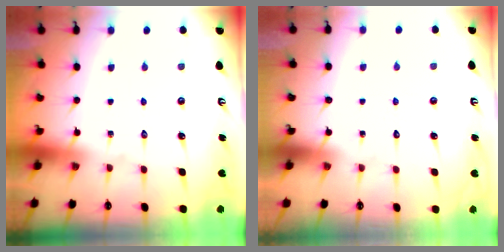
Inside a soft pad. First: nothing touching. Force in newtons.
{"total": 1.5, "press": 1.5, "slide": 0.0}